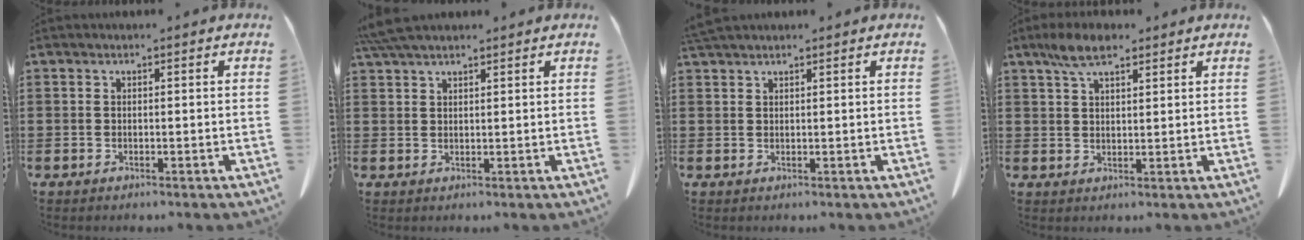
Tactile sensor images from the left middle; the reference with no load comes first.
{"total": 4.0, "force": [3.3, 0.7, 2.2], "torque": [-0.052, -0.001, 0.064]}
{"total": 1.6, "force": [1.4, 0.1, 0.6], "torque": [-0.015, -0.002, 0.029]}
{"total": 5.6, "force": [3.7, 1.8, 3.7], "torque": [-0.081, 0.004, 0.068]}